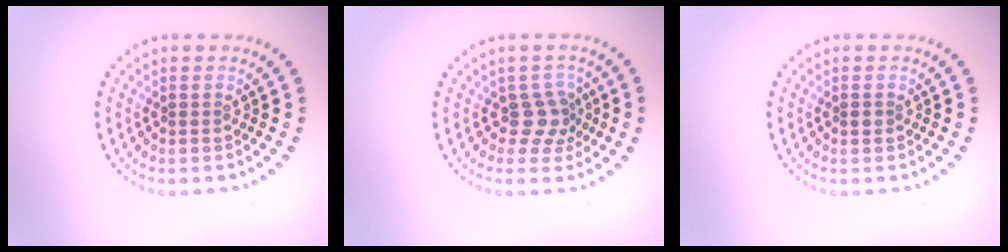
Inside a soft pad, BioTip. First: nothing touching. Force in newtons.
{"total": 2.4, "press": 1.8, "slide": 1.6}
{"total": 0.7, "press": 0.7, "slide": 0.1}